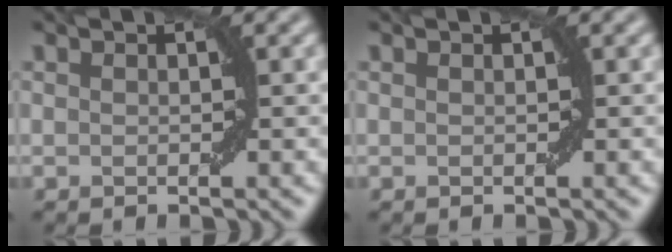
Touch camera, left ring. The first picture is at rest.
{"total": 0.0}